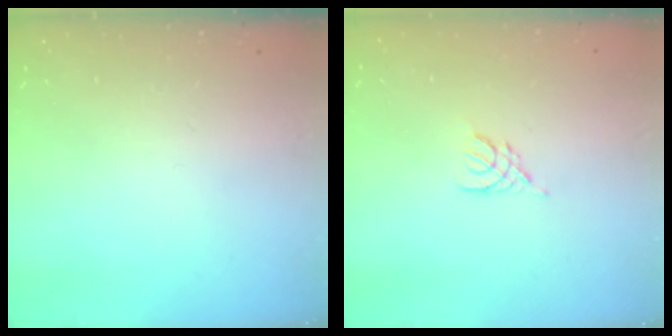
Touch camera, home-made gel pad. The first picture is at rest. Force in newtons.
{"total": 2.9, "press": 2.8, "slide": 0.6}